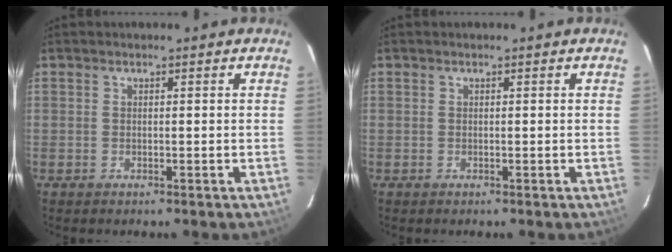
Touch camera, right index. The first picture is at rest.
{"total": 0.0}